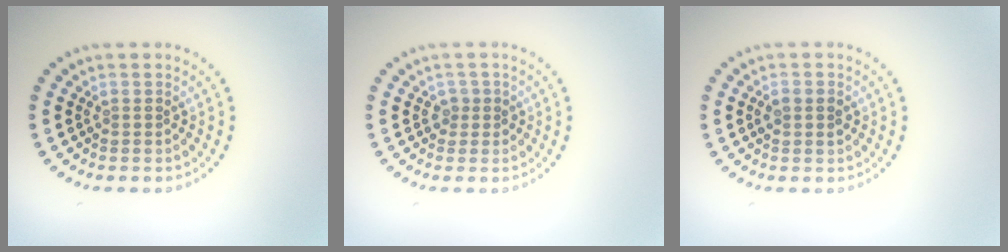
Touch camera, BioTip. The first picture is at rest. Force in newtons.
{"total": 1.3, "press": 1.0, "slide": 0.8}
{"total": 1.4, "press": 1.4, "slide": 0.0}